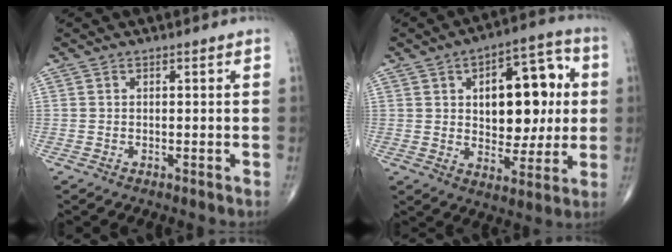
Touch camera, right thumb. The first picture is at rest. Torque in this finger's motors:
{"motor_torque": [0.52, 1.09, 0.78, 0.60, 0.20]}